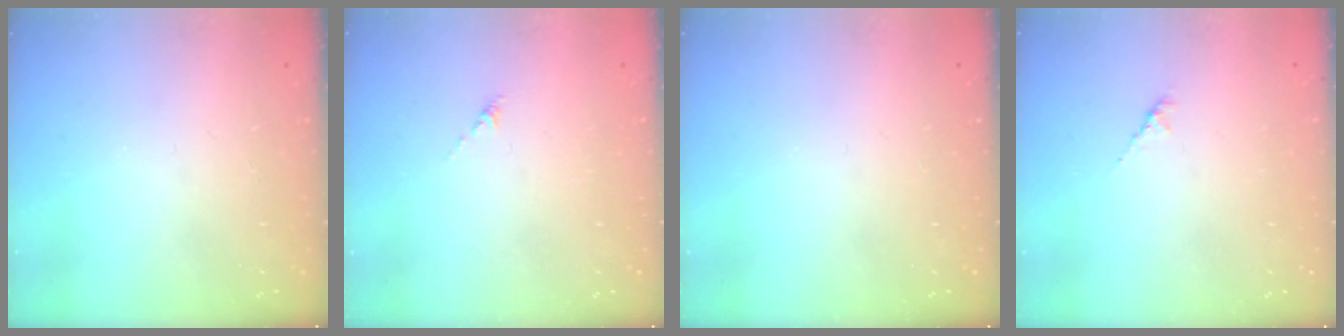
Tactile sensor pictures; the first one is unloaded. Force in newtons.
{"total": 0.0}
{"total": 0.0}
{"total": 1.5, "press": 1.4, "slide": 0.5}